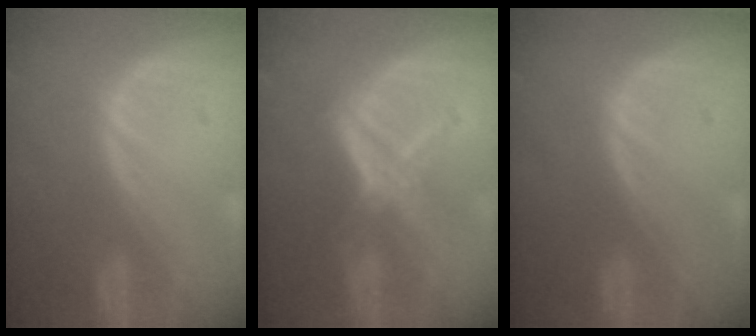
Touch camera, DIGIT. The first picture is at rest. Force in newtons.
{"total": 5.8, "press": 5.4, "slide": 1.9}
{"total": 0.0}